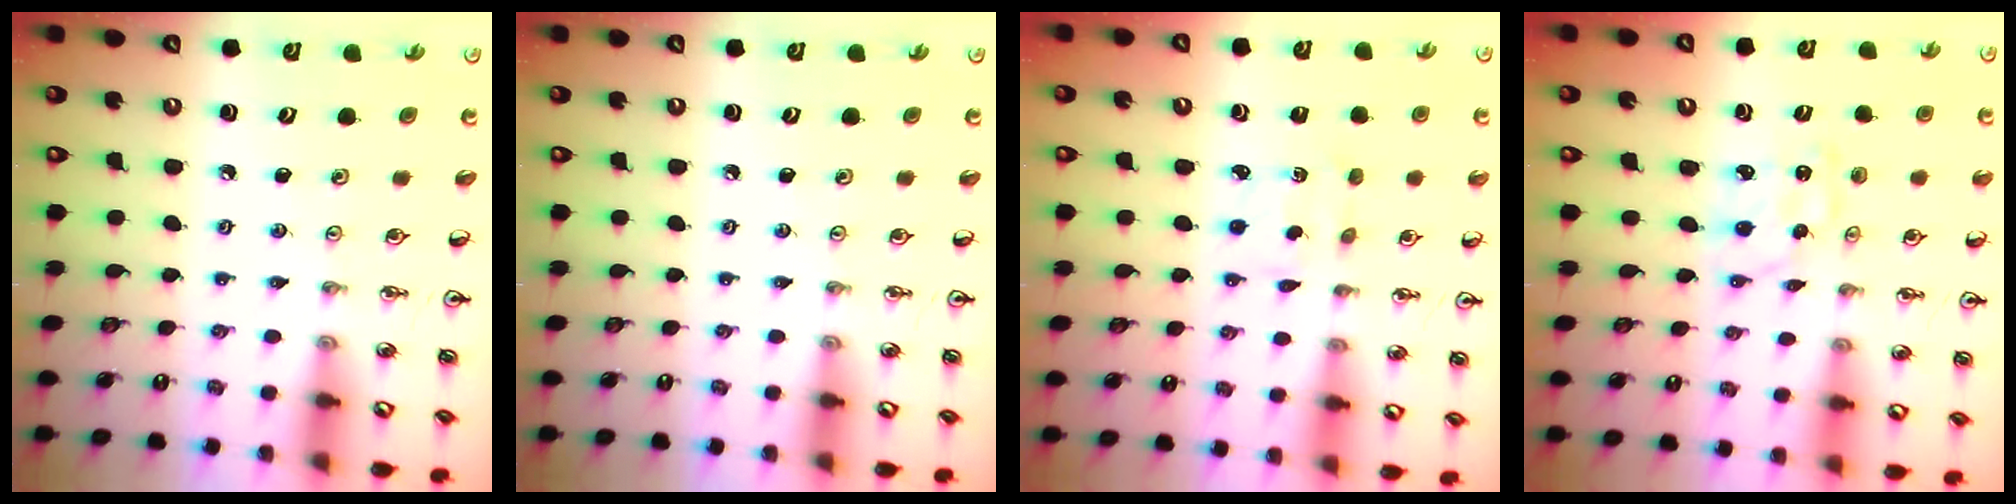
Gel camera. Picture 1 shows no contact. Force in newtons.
{"total": 0.0}
{"total": 2.5, "press": 2.4, "slide": 0.5}
{"total": 1.6, "press": 1.6, "slide": 0.3}